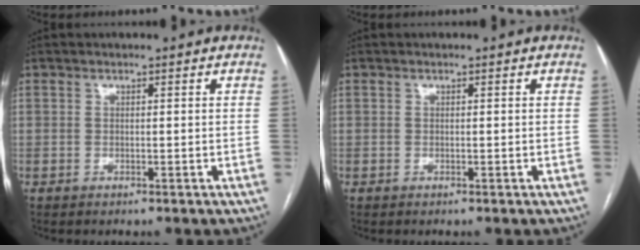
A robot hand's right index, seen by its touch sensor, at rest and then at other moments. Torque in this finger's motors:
{"motor_torque": [0.00, 0.00, 0.00, 0.01]}